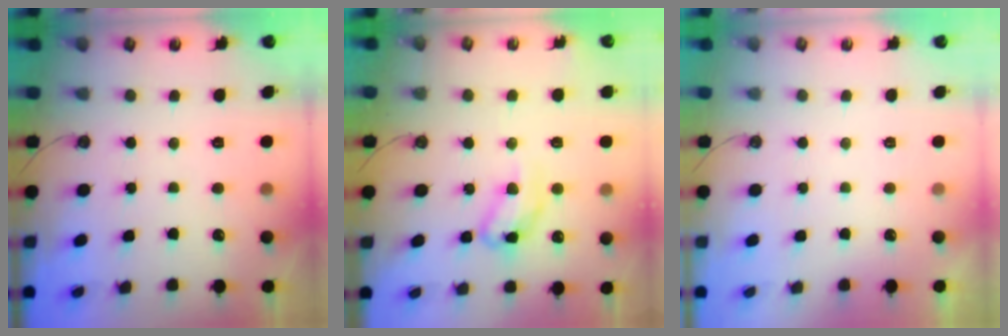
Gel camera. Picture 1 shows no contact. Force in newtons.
{"total": 12.1, "press": 12.1, "slide": 0.9}
{"total": 0.0}